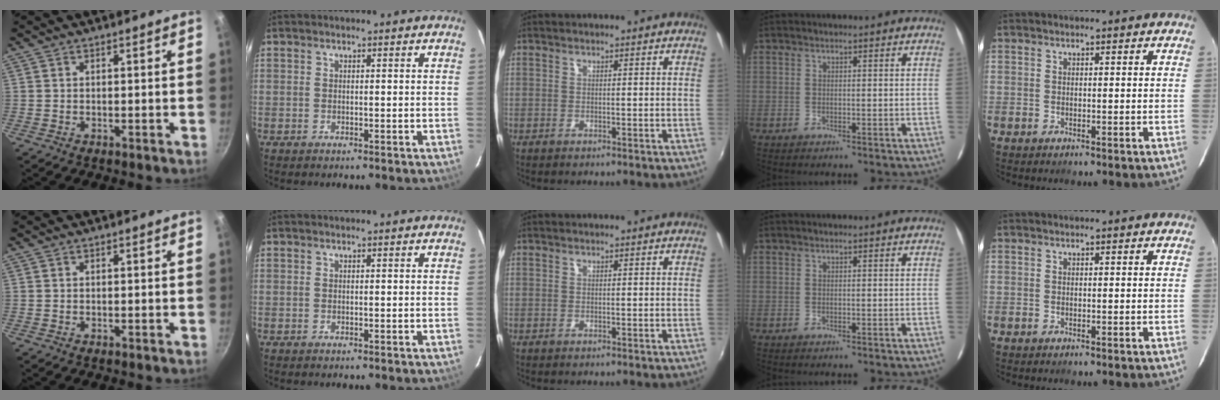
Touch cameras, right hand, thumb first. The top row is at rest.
{}